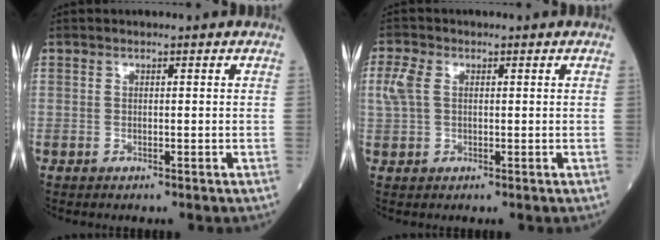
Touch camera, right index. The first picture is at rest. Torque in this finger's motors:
{"motor_torque": [0.46, 0.09, 0.03, 0.06]}